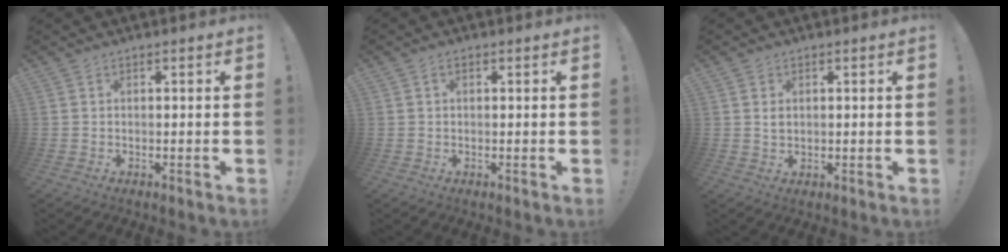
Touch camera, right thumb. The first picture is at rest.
{"total": 1.1, "force": [0.3, 0.7, 0.8], "torque": [-0.020, 0.005, 0.005]}
{"total": 1.6, "force": [0.4, 1.2, 1.0], "torque": [-0.013, 0.000, 0.005]}